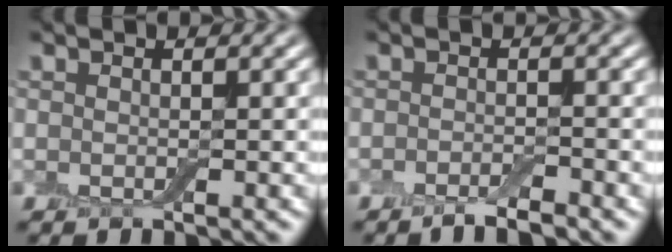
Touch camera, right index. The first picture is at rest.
{"total": 2.1, "force": [-1.6, 0.3, 1.3], "torque": [-0.021, 0.001, -0.031]}